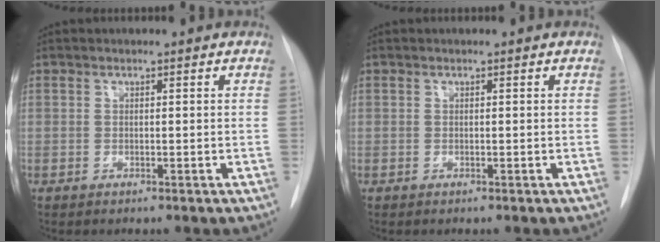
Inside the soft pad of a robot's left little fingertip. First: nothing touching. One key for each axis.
{"total": 0.0}